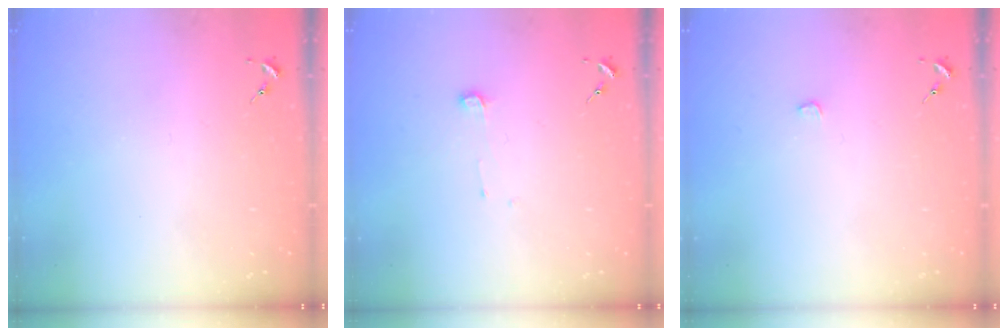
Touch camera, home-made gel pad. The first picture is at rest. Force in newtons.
{"total": 3.6, "press": 3.6, "slide": 0.4}
{"total": 0.8, "press": 0.8, "slide": 0.1}